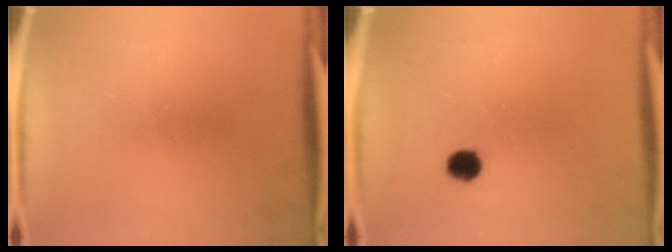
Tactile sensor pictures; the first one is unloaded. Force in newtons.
{"total": 3.2}